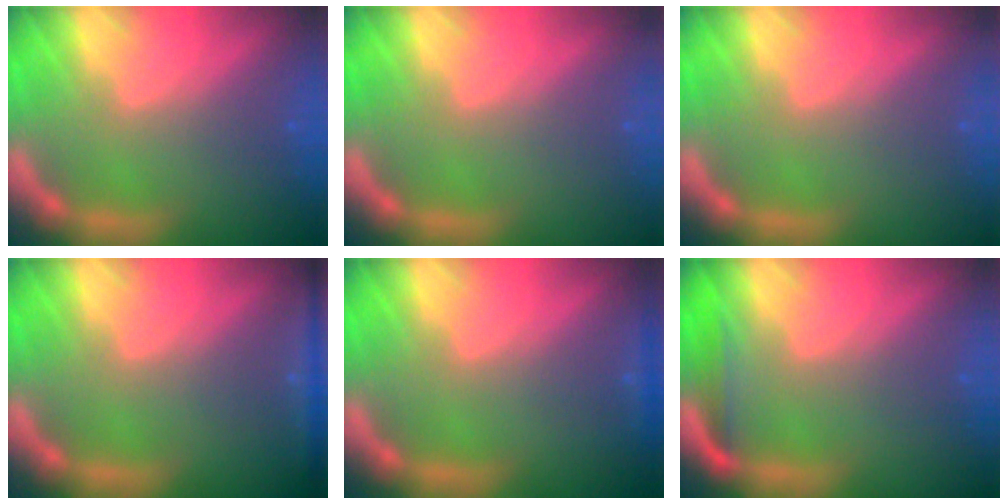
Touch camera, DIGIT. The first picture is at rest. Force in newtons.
{"total": 0.0}
{"total": 0.0}
{"total": 3.0}
{"total": 0.9}
{"total": 2.5}